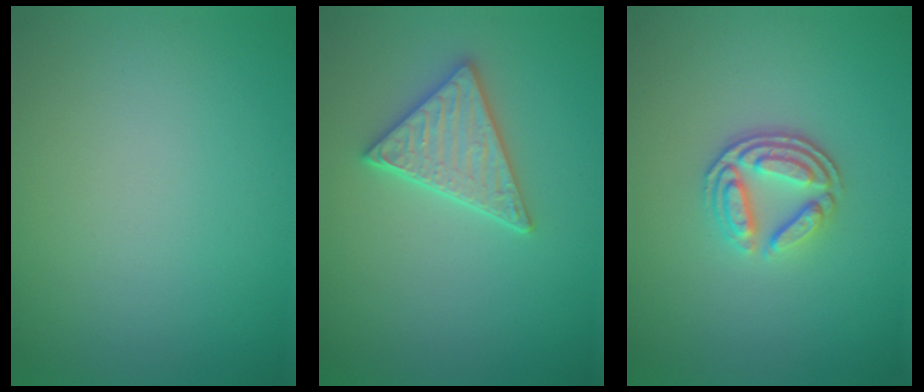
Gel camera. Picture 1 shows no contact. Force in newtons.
{"total": 3.0, "press": 2.9, "slide": 0.7}
{"total": 3.4, "press": 2.7, "slide": 2.1}